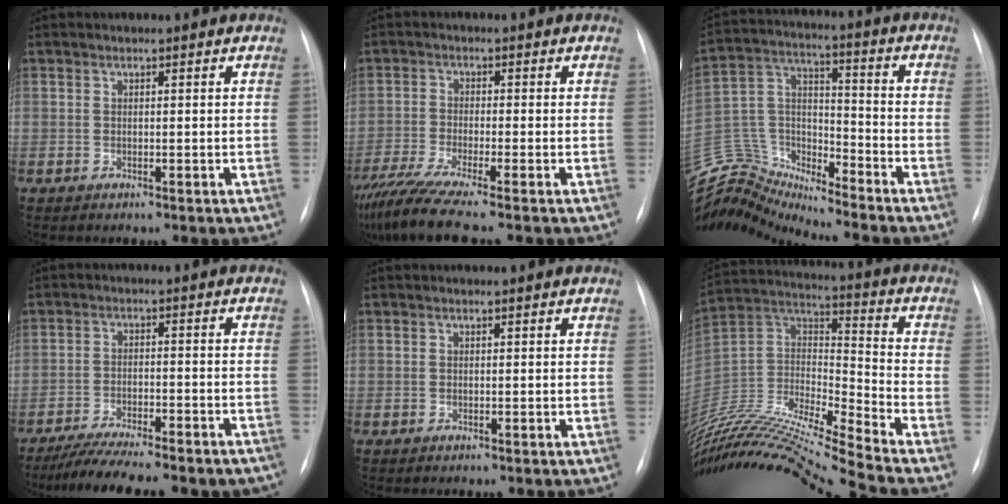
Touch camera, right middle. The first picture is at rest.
{"total": 10.1, "force": [-8.1, -0.7, 6.0], "torque": [-0.110, -0.032, -0.141]}
{"total": 16.1, "force": [-15.9, 1.4, 1.8], "torque": [-0.048, 0.055, -0.294]}
{"total": 16.2, "force": [-14.0, 2.9, 7.7], "torque": [-0.110, -0.005, -0.197]}
{"total": 0.0}
{"total": 25.4, "force": [-23.1, -2.3, 10.1], "torque": [-0.226, -0.018, -0.407]}